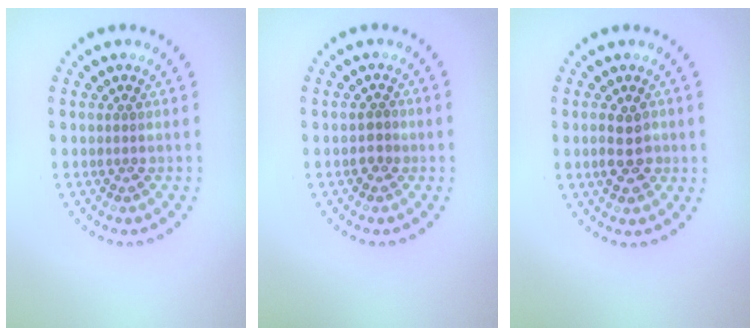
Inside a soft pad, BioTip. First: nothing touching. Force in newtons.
{"total": 1.2, "press": 1.1, "slide": 0.4}
{"total": 2.6, "press": 2.6, "slide": 0.3}